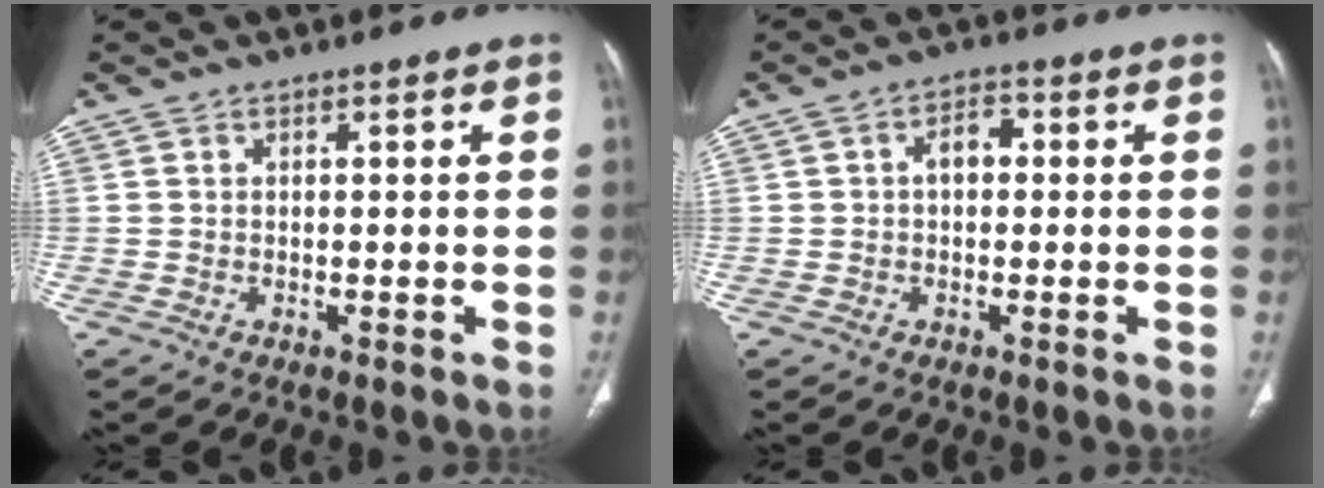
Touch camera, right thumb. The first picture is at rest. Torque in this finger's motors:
{"motor_torque": [0.32, 1.35, 0.60, 0.38, 0.00]}